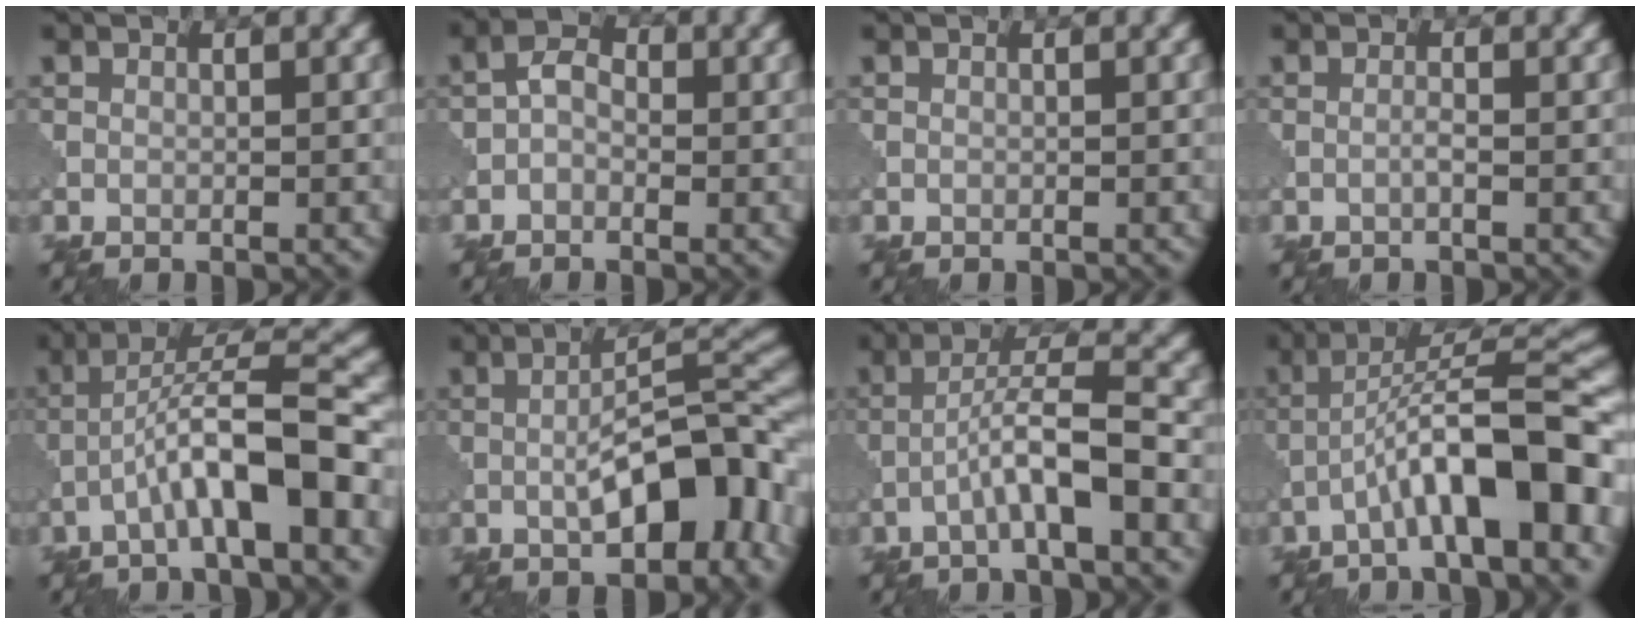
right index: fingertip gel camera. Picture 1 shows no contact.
{"total": 2.0, "force": [-0.8, 1.4, 1.3], "torque": [-0.022, 0.010, -0.022]}
{"total": 0.0}
{"total": 0.8, "force": [-0.4, 0.0, 0.7], "torque": [-0.015, 0.002, -0.009]}
{"total": 8.1, "force": [-3.1, 1.4, 7.4], "torque": [-0.122, 0.025, -0.054]}
{"total": 10.0, "force": [-2.7, 3.6, 9.0], "torque": [-0.130, 0.011, -0.045]}
{"total": 5.2, "force": [-2.1, 0.6, 4.7], "torque": [-0.081, 0.021, -0.045]}
{"total": 10.4, "force": [-4.0, 2.1, 9.3], "torque": [-0.143, 0.030, -0.066]}